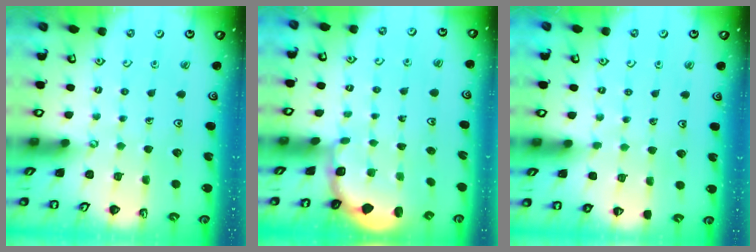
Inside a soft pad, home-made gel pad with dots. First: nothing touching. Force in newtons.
{"total": 1.9, "press": 1.8, "slide": 0.7}
{"total": 2.5, "press": 2.5, "slide": 0.5}